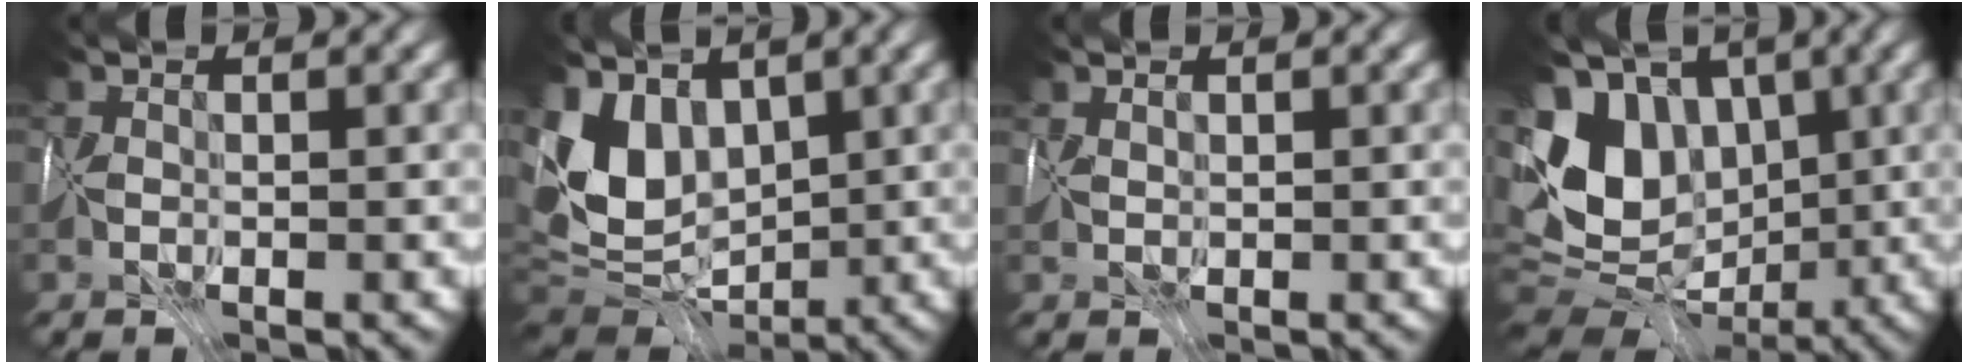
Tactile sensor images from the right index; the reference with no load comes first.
{"total": 6.9, "force": [2.2, 4.9, 4.3], "torque": [-0.093, -0.006, 0.041]}
{"total": 1.0, "force": [0.9, 0.5, 0.1], "torque": [-0.004, 0.007, 0.022]}
{"total": 10.3, "force": [1.3, 8.0, 6.3], "torque": [-0.128, 0.007, 0.021]}